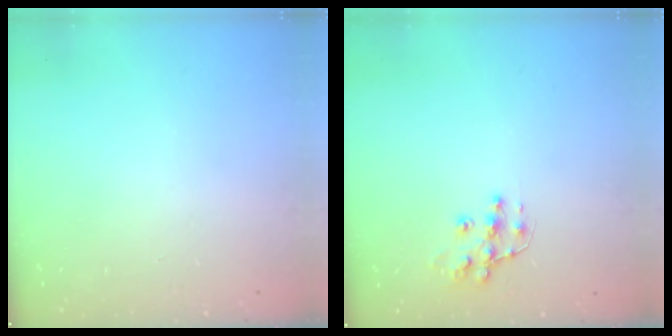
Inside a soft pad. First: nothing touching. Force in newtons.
{"total": 10.2, "press": 10.2, "slide": 0.8}